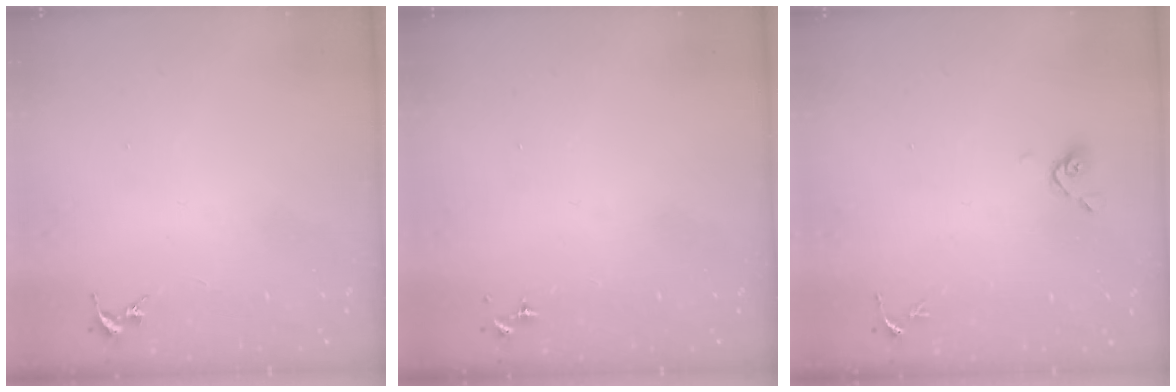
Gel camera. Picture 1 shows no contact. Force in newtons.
{"total": 0.0}
{"total": 5.9, "press": 5.4, "slide": 2.4}